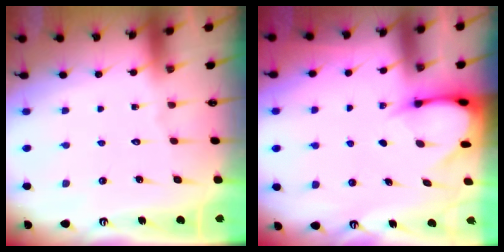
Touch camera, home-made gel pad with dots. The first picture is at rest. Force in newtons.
{"total": 4.2, "press": 4.2, "slide": 0.5}